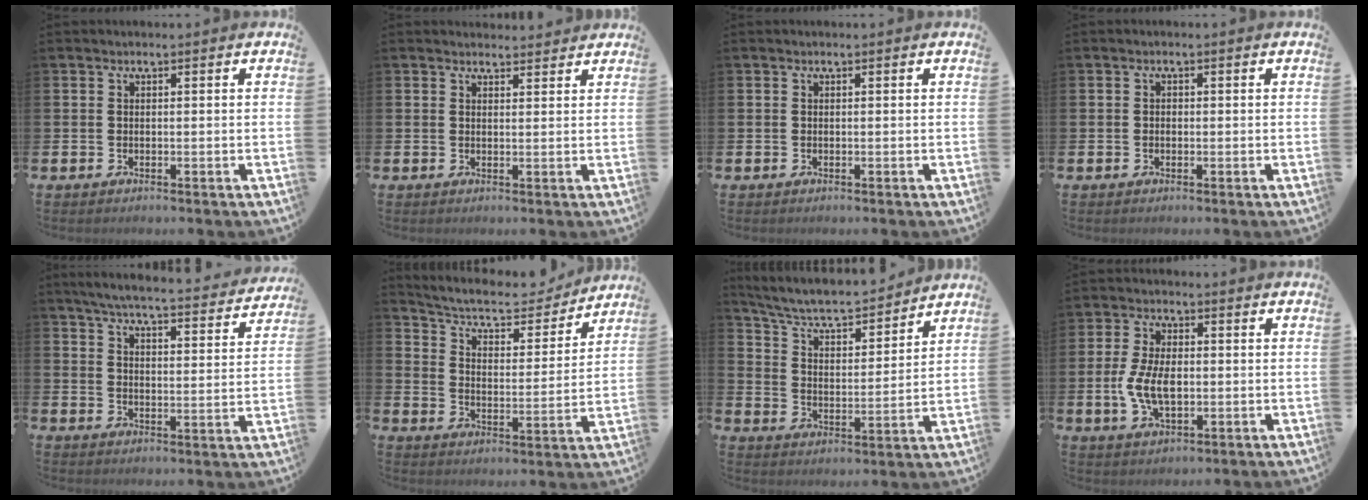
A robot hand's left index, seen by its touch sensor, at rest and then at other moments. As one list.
[{"total": 2.0, "force": [1.9, 0.5, -0.1], "torque": [0.009, -0.010, 0.033]}, {"total": 0.0}, {"total": 1.0, "force": [-0.2, 0.9, 0.5], "torque": [-0.005, 0.004, -0.007]}, {"total": 6.0, "force": [5.6, 0.4, 1.9], "torque": [-0.054, -0.039, 0.094]}, {"total": 7.0, "force": [6.4, 1.9, 2.1], "torque": [-0.069, -0.047, 0.107]}, {"total": 6.7, "force": [6.2, 1.4, 2.2], "torque": [-0.076, -0.048, 0.103]}, {"total": 6.5, "force": [-0.5, 3.5, 5.5], "torque": [-0.114, 0.001, -0.015]}]